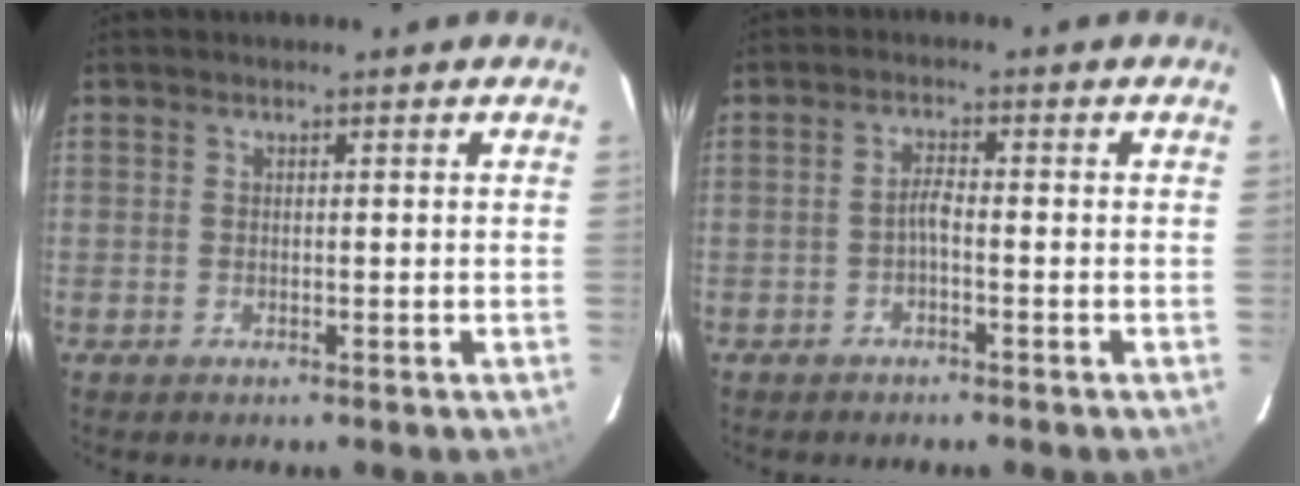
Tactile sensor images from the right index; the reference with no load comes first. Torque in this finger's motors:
{"motor_torque": [0.34, -0.04, 0.17, 0.04]}